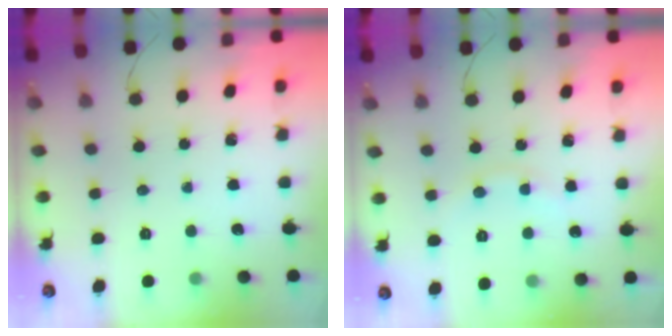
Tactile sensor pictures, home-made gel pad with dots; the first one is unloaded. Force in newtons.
{"total": 6.9, "press": 6.7, "slide": 1.4}